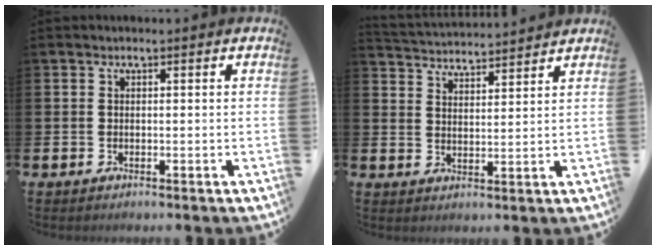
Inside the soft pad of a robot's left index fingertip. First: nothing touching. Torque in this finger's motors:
{"motor_torque": [-0.61, -0.98, -0.05, 0.04]}